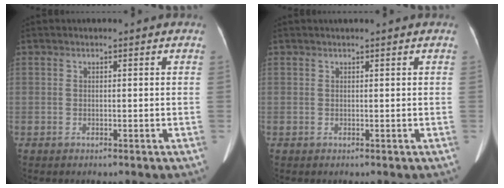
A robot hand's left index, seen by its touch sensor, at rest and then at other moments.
{"total": 1.2, "force": [1.0, -0.1, 0.6], "torque": [-0.007, 0.016, 0.019]}